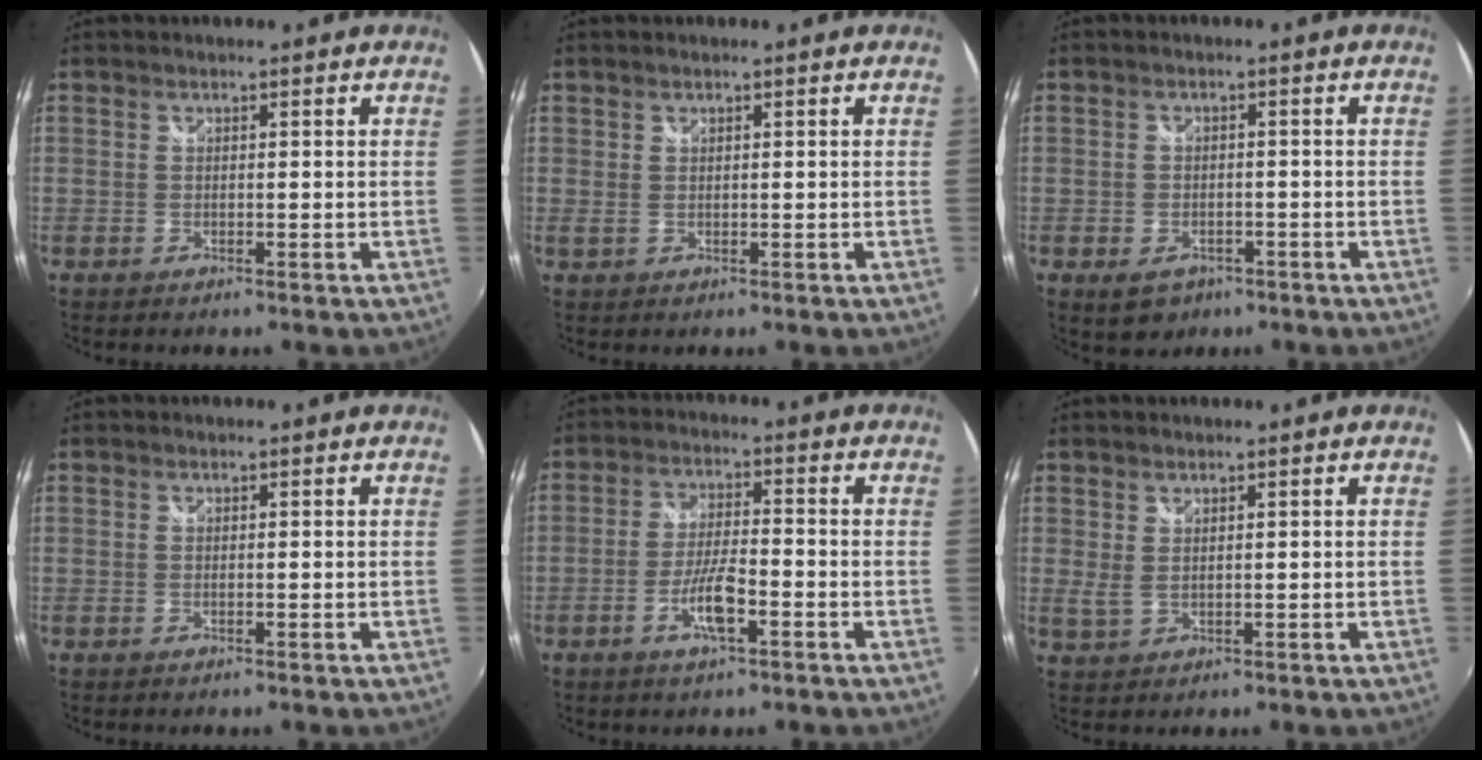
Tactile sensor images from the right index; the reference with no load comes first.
{"total": 0.7, "force": [0.6, 0.2, 0.3], "torque": [-0.007, 0.003, 0.013]}
{"total": 5.4, "force": [-3.0, 3.7, 2.4], "torque": [-0.054, -0.010, -0.039]}
{"total": 0.0}
{"total": 6.8, "force": [-3.3, 1.3, 5.8], "torque": [-0.118, -0.002, -0.061]}
{"total": 1.9, "force": [1.3, 0.6, 1.3], "torque": [-0.027, -0.002, 0.026]}